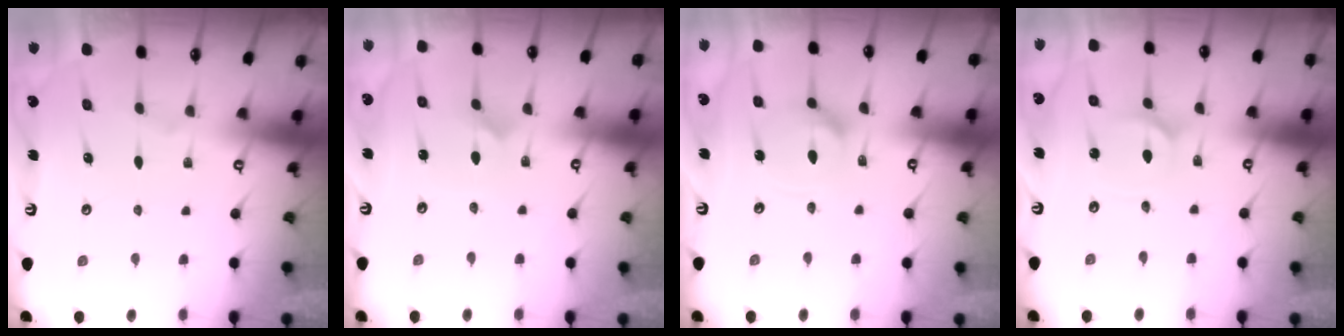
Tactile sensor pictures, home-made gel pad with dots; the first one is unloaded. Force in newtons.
{"total": 2.2, "press": 2.2, "slide": 0.2}
{"total": 9.0, "press": 8.9, "slide": 0.8}
{"total": 2.4, "press": 2.4, "slide": 0.3}